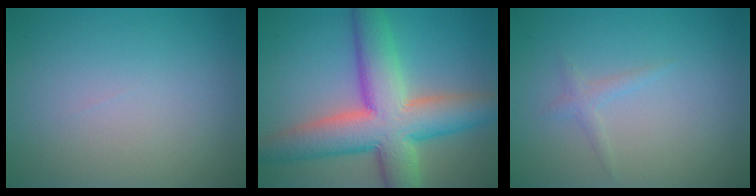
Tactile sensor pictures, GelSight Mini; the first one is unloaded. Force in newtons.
{"total": 10.8, "press": 10.8, "slide": 0.7}
{"total": 1.0, "press": 1.0, "slide": 0.1}